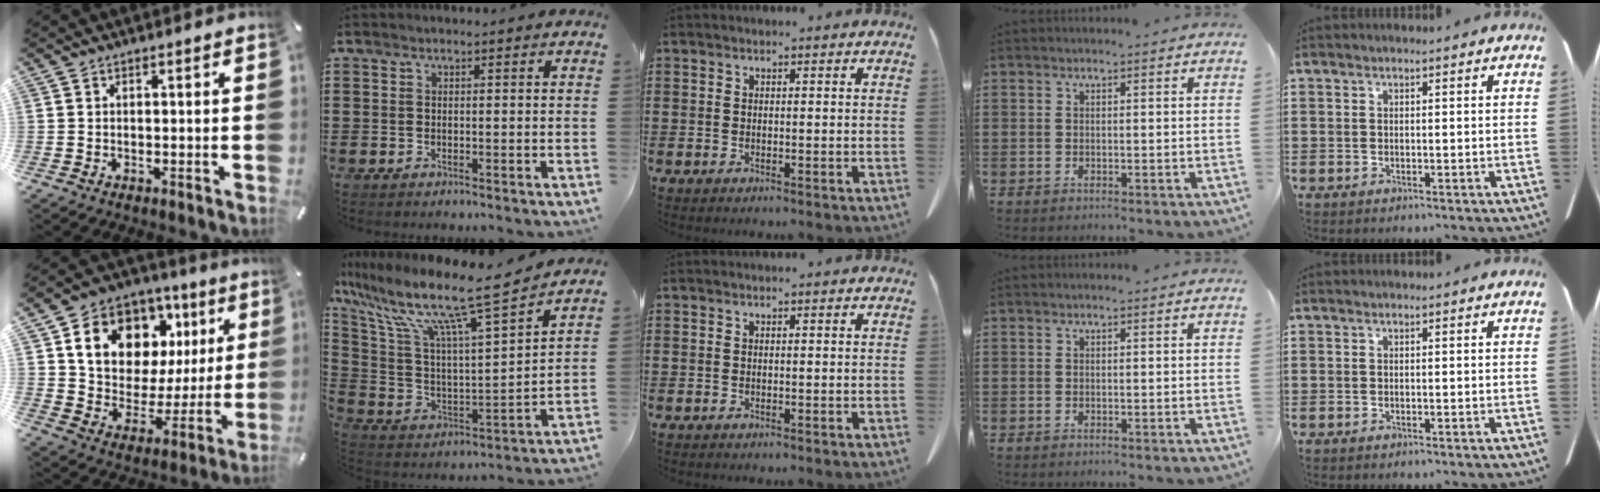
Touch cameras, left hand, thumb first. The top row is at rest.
{"thumb": {"total": 15.9, "force": [7.6, 11.7, 7.6], "torque": [-0.132, -0.038, 0.142]}, "index": {"total": 13.2, "force": [9.8, 1.1, 8.9], "torque": [-0.195, -0.064, 0.155]}}